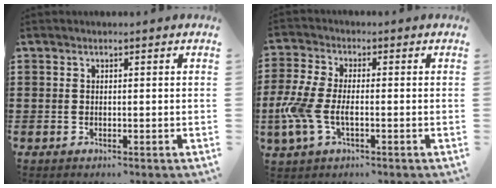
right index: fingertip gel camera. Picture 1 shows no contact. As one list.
[{"total": 6.6, "force": [-1.8, 3.1, 5.5], "torque": [-0.151, -0.013, -0.044]}]